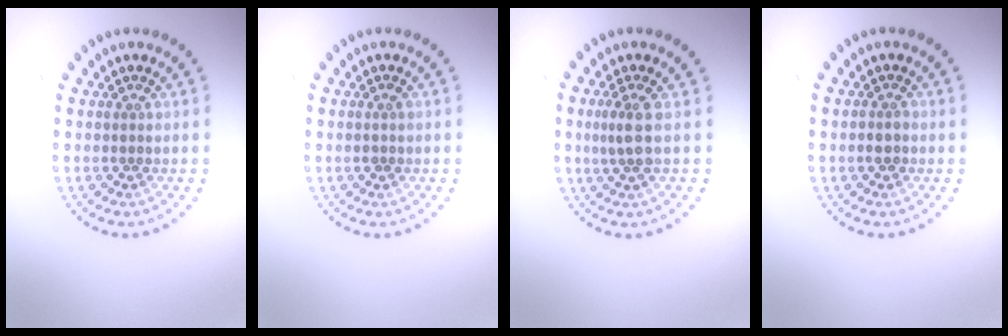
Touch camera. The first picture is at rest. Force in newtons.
{"total": 0.7, "press": 0.7, "slide": 0.1}
{"total": 1.9, "press": 1.6, "slide": 1.1}
{"total": 1.2, "press": 1.1, "slide": 0.5}